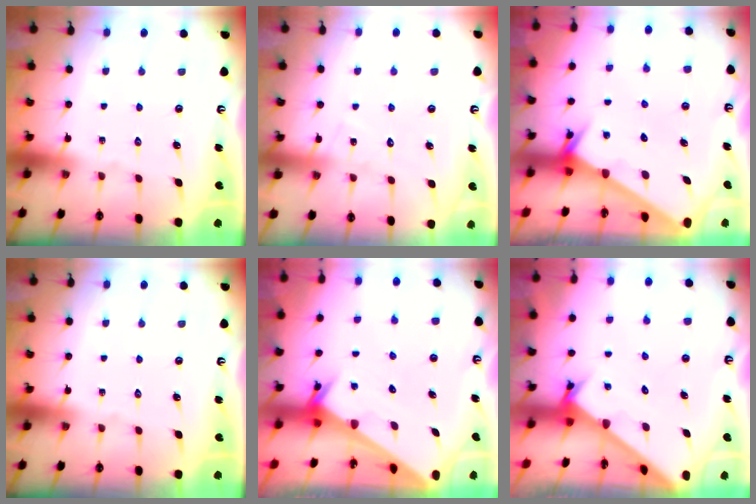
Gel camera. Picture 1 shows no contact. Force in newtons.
{"total": 8.2, "press": 8.2, "slide": 0.4}
{"total": 2.3, "press": 2.3, "slide": 0.1}
{"total": 0.0}
{"total": 3.3, "press": 3.3, "slide": 0.3}
{"total": 2.2, "press": 2.2, "slide": 0.1}